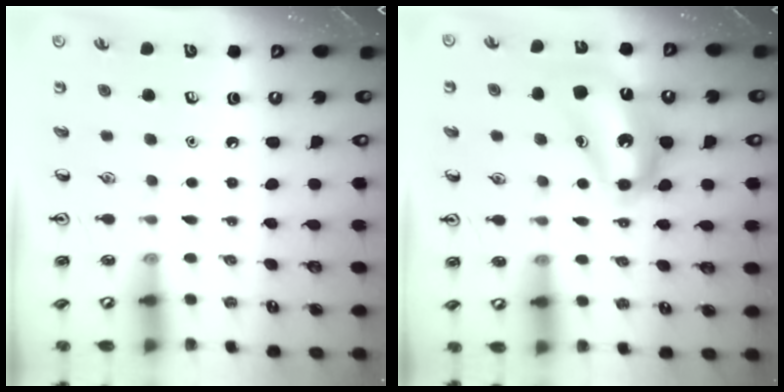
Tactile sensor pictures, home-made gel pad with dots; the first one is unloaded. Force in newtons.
{"total": 13.4, "press": 13.4, "slide": 0.9}